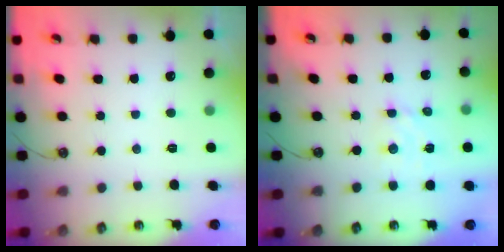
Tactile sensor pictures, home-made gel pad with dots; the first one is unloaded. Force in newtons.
{"total": 3.0, "press": 3.0, "slide": 0.1}